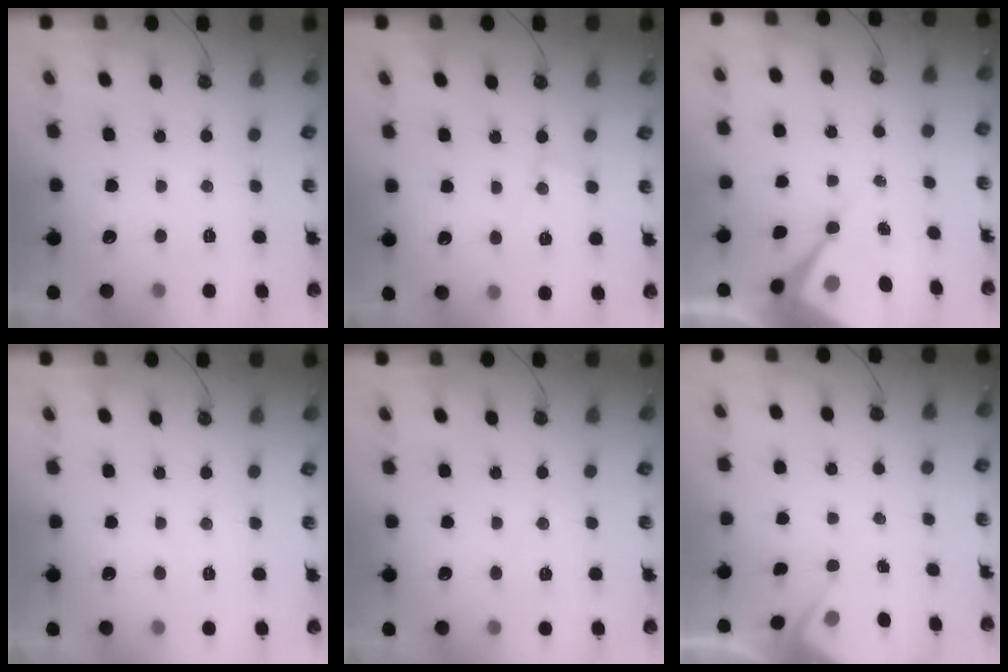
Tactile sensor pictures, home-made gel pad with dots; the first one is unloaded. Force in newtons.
{"total": 6.4, "press": 6.4, "slide": 0.3}
{"total": 9.7, "press": 9.7, "slide": 0.3}
{"total": 3.7, "press": 3.7, "slide": 0.6}
{"total": 4.9, "press": 4.9, "slide": 0.6}
{"total": 2.9, "press": 2.9, "slide": 0.4}